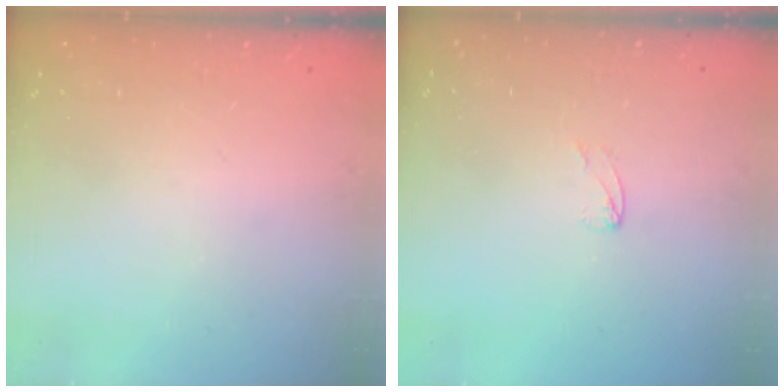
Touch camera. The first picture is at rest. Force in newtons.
{"total": 1.7, "press": 1.7, "slide": 0.1}